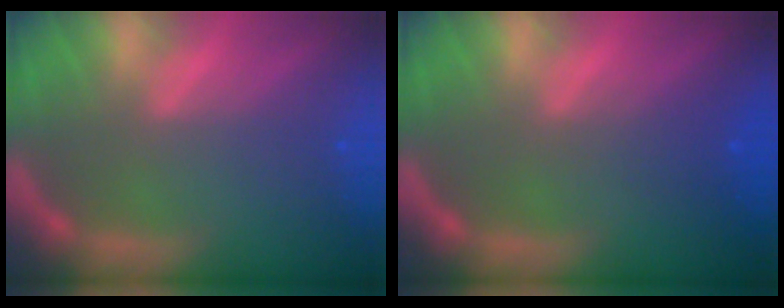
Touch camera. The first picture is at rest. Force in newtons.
{"total": 1.9}